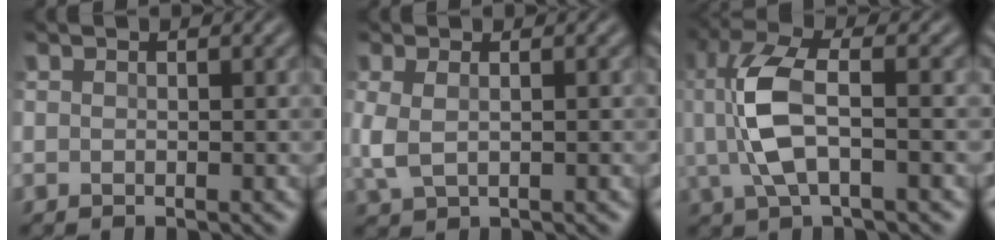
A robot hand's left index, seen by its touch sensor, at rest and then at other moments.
{"total": 2.8, "force": [-0.3, 1.6, 2.3], "torque": [-0.060, -0.006, -0.001]}
{"total": 6.5, "force": [-0.1, 2.6, 6.0], "torque": [-0.139, 0.009, -0.004]}